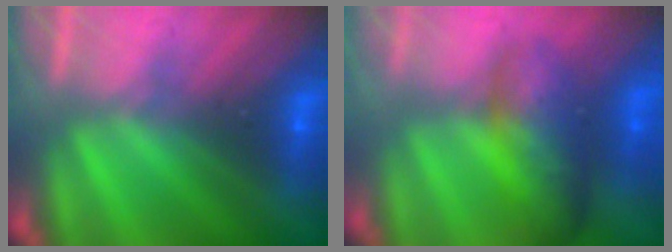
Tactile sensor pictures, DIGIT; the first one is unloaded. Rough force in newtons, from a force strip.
{"total": 7.3}